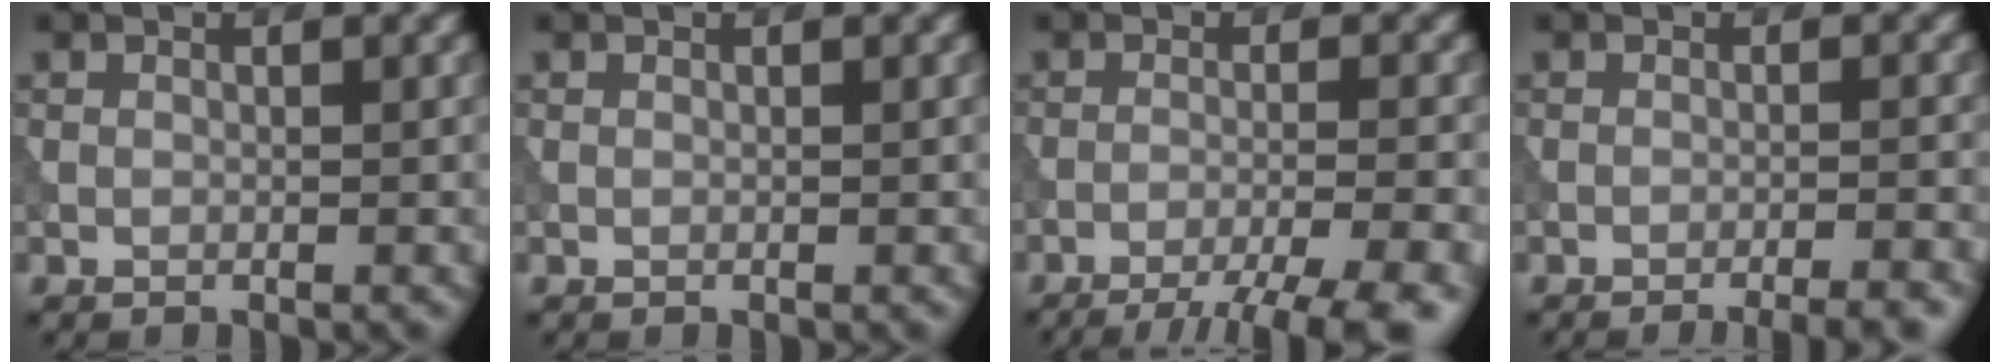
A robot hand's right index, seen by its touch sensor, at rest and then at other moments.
{"total": 0.0}
{"total": 8.2, "force": [-6.4, 1.5, 4.9], "torque": [-0.070, -0.011, -0.085]}
{"total": 4.7, "force": [-3.5, 1.2, 2.9], "torque": [-0.026, 0.010, -0.043]}